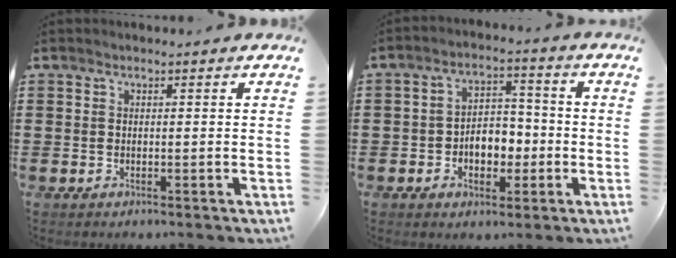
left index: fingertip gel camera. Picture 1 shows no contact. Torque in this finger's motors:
{"motor_torque": [0.39, 0.21, 0.41, 0.10]}